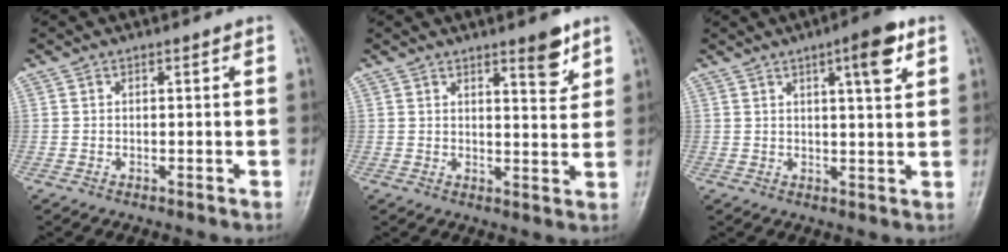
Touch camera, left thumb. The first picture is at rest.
{"total": 5.2, "force": [3.5, 1.4, 3.7], "torque": [-0.040, -0.026, 0.048]}
{"total": 7.0, "force": [3.4, 1.6, 5.9], "torque": [-0.077, -0.014, 0.046]}